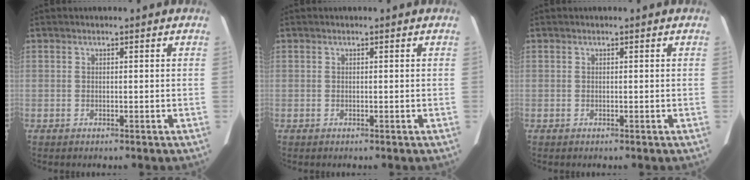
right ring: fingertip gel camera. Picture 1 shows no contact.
{"total": 0.0}
{"total": 0.0}